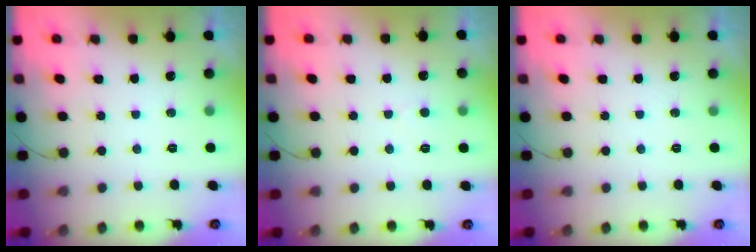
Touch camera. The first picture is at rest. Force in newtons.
{"total": 2.9, "press": 2.9, "slide": 0.3}
{"total": 0.0}